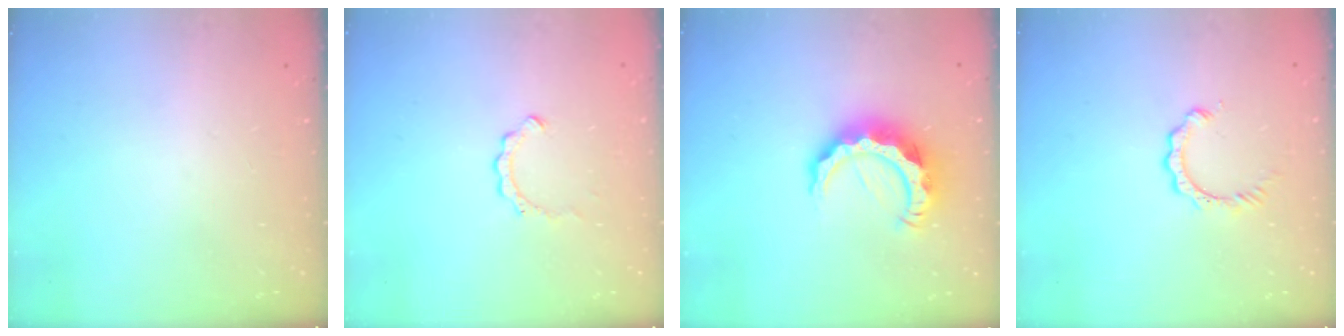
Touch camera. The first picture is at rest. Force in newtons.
{"total": 2.7, "press": 2.6, "slide": 0.3}
{"total": 11.8, "press": 11.7, "slide": 1.2}
{"total": 3.0, "press": 3.0, "slide": 0.3}